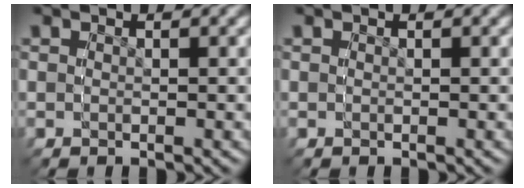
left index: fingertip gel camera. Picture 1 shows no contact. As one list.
[{"total": 0.0}]